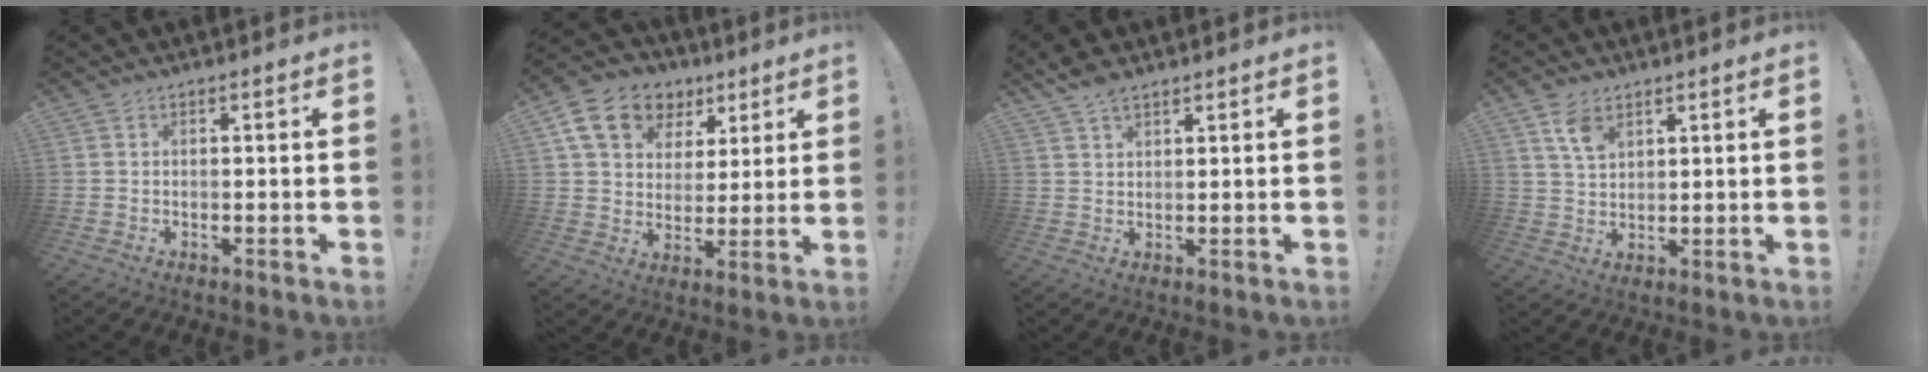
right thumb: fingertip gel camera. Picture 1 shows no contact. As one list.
[{"total": 15.3, "force": [7.7, 11.2, 6.9], "torque": [-0.100, -0.034, 0.148]}, {"total": 4.6, "force": [3.6, 1.7, 2.3], "torque": [-0.033, -0.022, 0.065]}, {"total": 6.1, "force": [3.8, 3.6, 3.2], "torque": [-0.054, -0.017, 0.071]}]